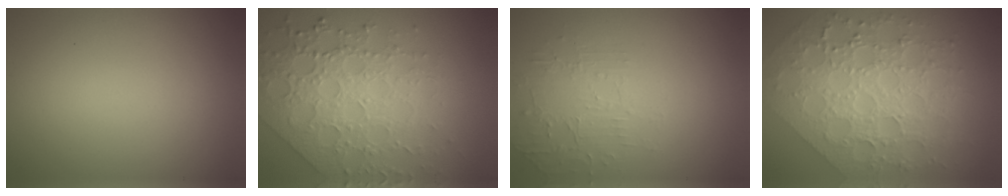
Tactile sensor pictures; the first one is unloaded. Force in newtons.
{"total": 7.0, "press": 5.5, "slide": 4.3}
{"total": 1.9, "press": 0.8, "slide": 1.7}
{"total": 8.5, "press": 6.2, "slide": 5.8}